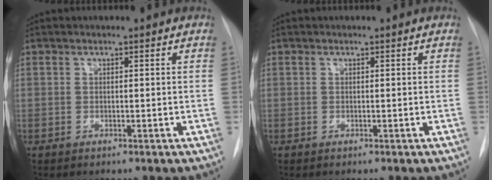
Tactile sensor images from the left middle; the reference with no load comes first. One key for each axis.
{"total": 0.0}